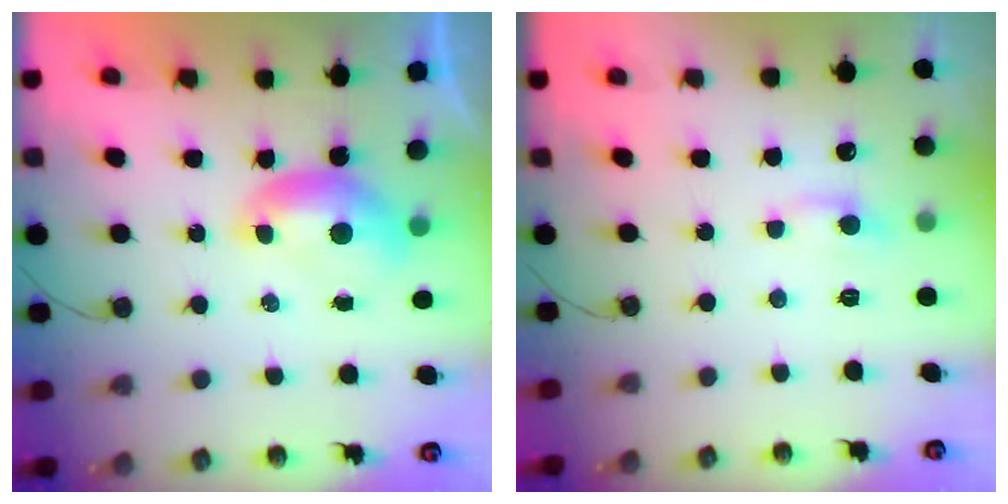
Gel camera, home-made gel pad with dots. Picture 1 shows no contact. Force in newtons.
{"total": 1.2, "press": 0.9, "slide": 0.7}